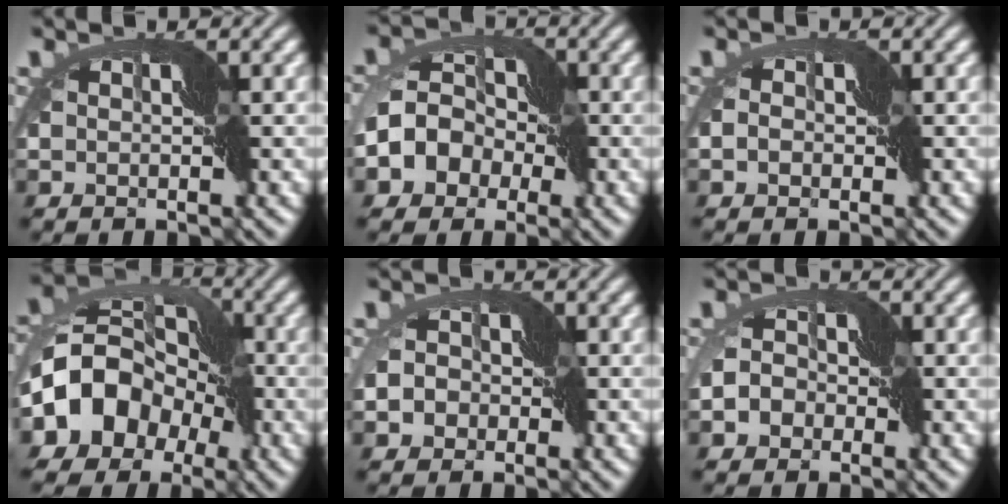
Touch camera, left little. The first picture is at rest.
{"total": 5.9, "force": [-1.2, 4.5, 3.6], "torque": [-0.069, -0.002, -0.044]}
{"total": 1.5, "force": [-0.5, 1.1, 0.8], "torque": [-0.006, 0.004, -0.018]}
{"total": 12.4, "force": [-3.0, 9.3, 7.6], "torque": [-0.140, -0.005, -0.075]}
{"total": 4.2, "force": [-2.3, 3.3, 1.3], "torque": [-0.010, -0.007, -0.055]}
{"total": 3.6, "force": [-1.7, 2.9, 1.5], "torque": [-0.012, 0.001, -0.046]}